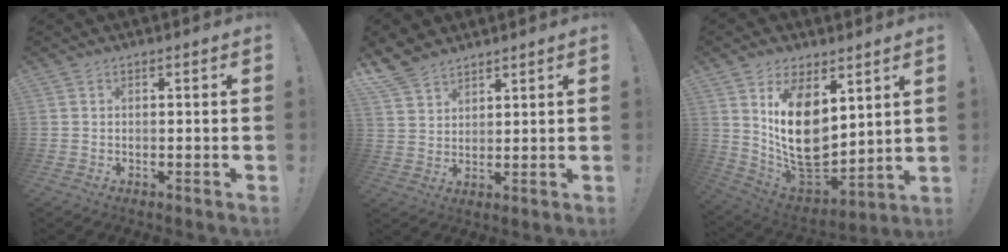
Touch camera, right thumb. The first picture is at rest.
{"total": 7.3, "force": [6.0, 3.5, 2.2], "torque": [-0.048, -0.035, 0.120]}
{"total": 17.9, "force": [5.4, 11.4, 12.7], "torque": [-0.230, -0.059, 0.107]}